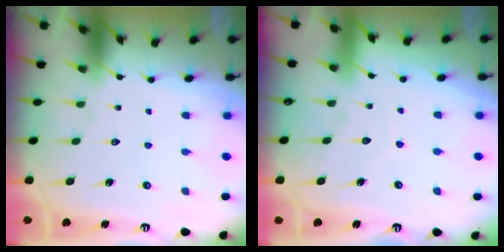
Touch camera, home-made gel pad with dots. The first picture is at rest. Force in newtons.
{"total": 4.8, "press": 4.8, "slide": 0.2}